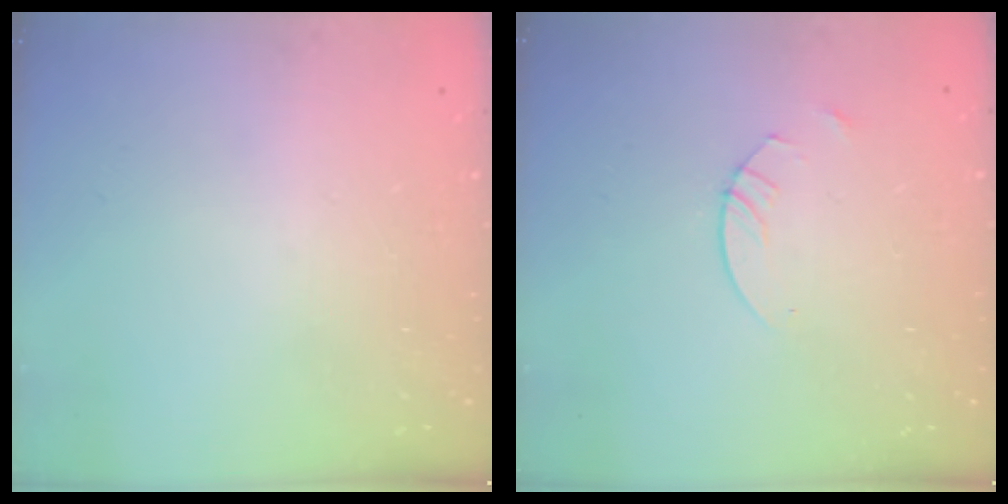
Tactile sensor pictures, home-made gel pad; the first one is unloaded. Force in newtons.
{"total": 2.4, "press": 2.4, "slide": 0.1}